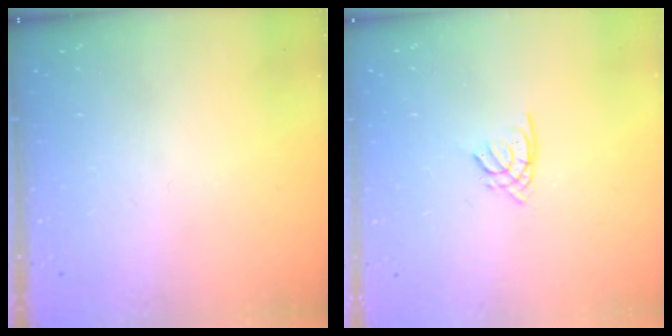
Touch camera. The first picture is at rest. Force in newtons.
{"total": 1.4, "press": 1.4, "slide": 0.3}